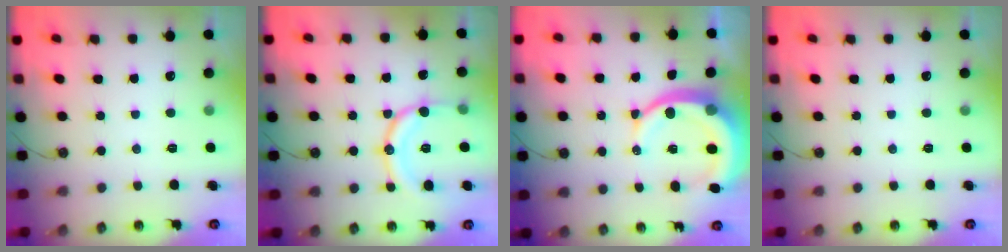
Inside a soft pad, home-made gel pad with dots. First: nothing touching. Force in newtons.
{"total": 14.1, "press": 14.1, "slide": 0.5}
{"total": 13.1, "press": 13.0, "slide": 1.5}
{"total": 0.0}